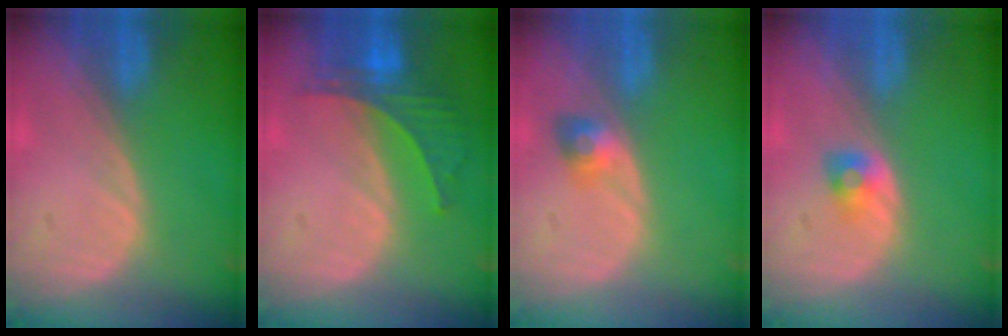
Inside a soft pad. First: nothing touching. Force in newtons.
{"total": 5.7, "press": 5.7, "slide": 0.3}
{"total": 3.0, "press": 2.6, "slide": 1.3}
{"total": 2.3, "press": 2.2, "slide": 0.5}